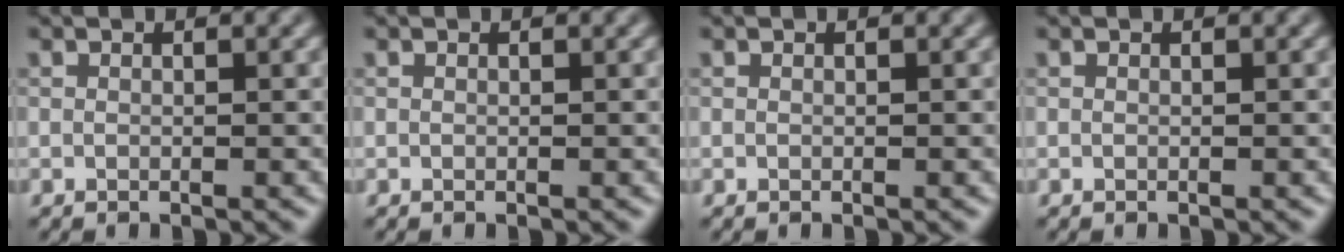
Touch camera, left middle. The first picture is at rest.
{"total": 0.0}
{"total": 0.0}
{"total": 0.0}